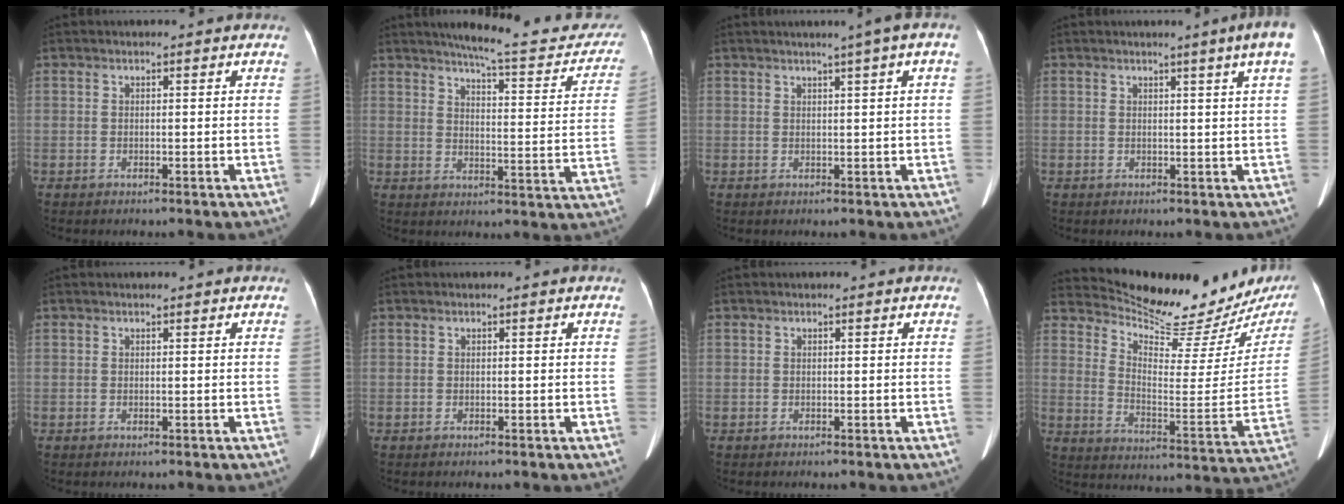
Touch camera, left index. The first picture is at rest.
{"total": 17.8, "force": [15.9, 2.8, 7.3], "torque": [-0.076, -0.038, 0.184]}
{"total": 4.0, "force": [2.1, -0.6, 3.3], "torque": [-0.046, 0.012, 0.028]}
{"total": 3.8, "force": [2.3, -0.8, 3.0], "torque": [-0.042, -0.005, 0.023]}
{"total": 0.5, "force": [0.4, 0.2, 0.2], "torque": [-0.008, 0.002, 0.009]}
{"total": 0.0}
{"total": 0.0}
{"total": 21.2, "force": [19.3, 3.2, 8.0], "torque": [-0.126, -0.073, 0.262]}